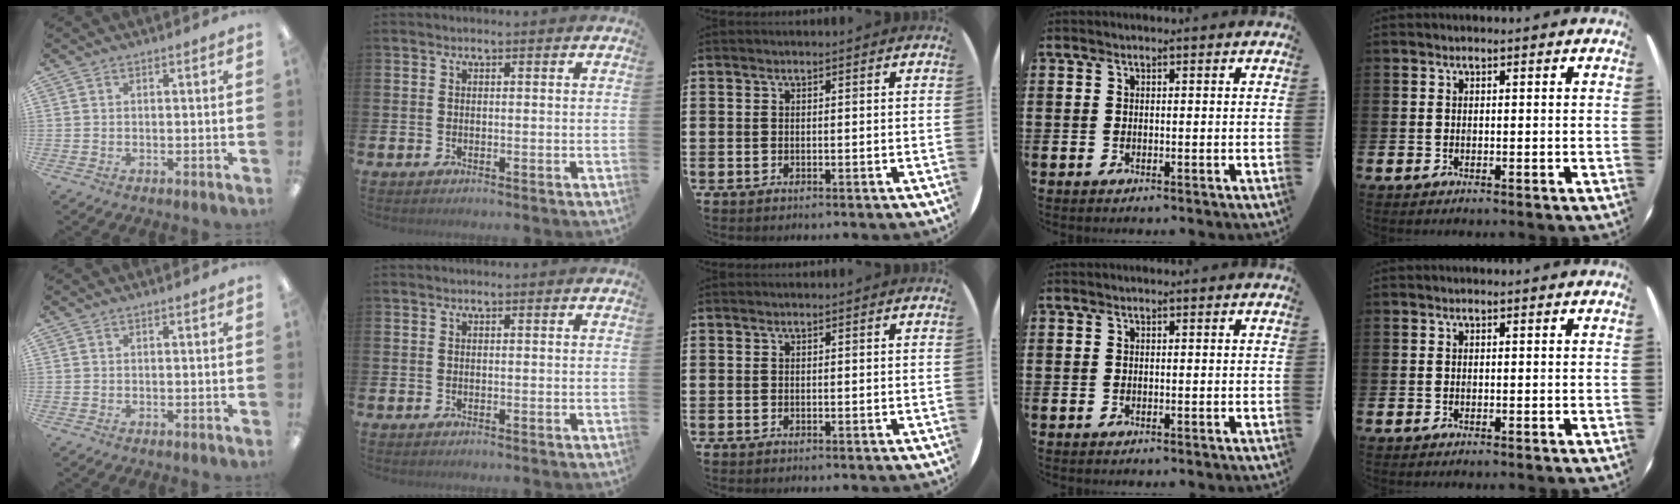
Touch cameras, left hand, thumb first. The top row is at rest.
{}